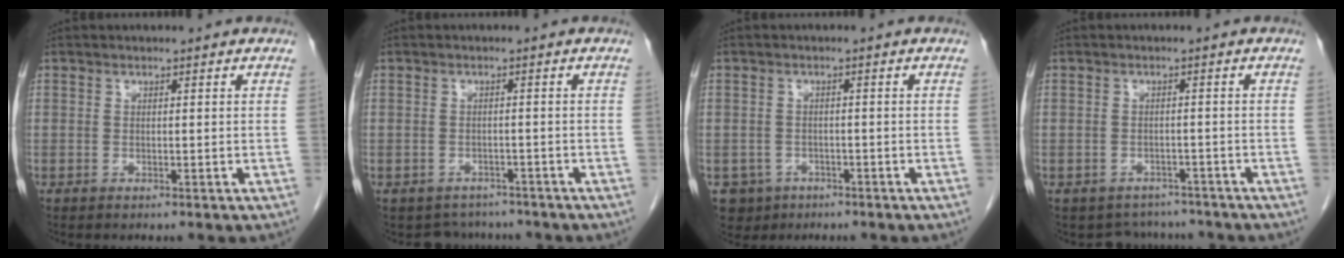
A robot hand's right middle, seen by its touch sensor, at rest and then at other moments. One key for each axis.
{"total": 4.4, "fx": -3.8, "fy": 2.2, "fz": -0.3, "tx": 0.005, "ty": 0.010, "tz": -0.050}
{"total": 4.2, "fx": -2.5, "fy": 3.4, "fz": 0.3, "tx": -0.008, "ty": 0.004, "tz": -0.036}
{"total": 5.5, "fx": -4.8, "fy": 2.6, "fz": -0.3, "tx": 0.009, "ty": 0.016, "tz": -0.059}